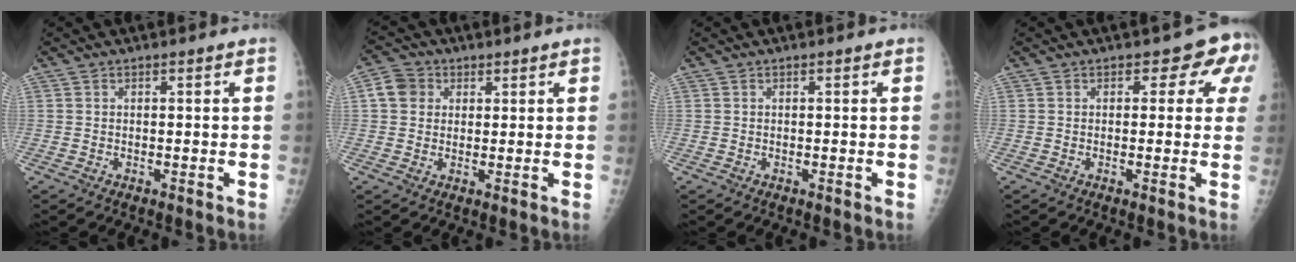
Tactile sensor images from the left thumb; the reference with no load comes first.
{"total": 4.8, "force": [1.5, 4.1, 1.9], "torque": [-0.018, 0.003, 0.023]}
{"total": 0.0}
{"total": 5.2, "force": [2.0, 3.4, 3.5], "torque": [0.006, 0.001, 0.010]}